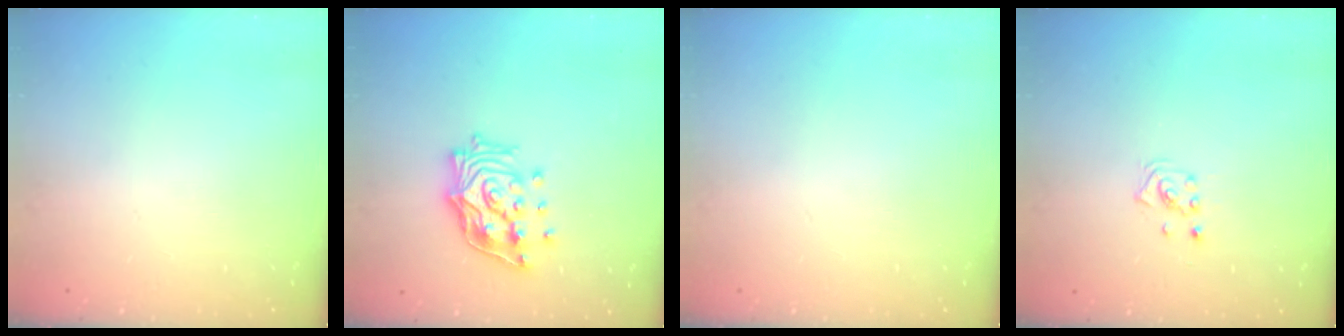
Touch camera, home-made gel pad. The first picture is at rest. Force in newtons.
{"total": 15.8, "press": 15.7, "slide": 1.6}
{"total": 0.0}
{"total": 1.4, "press": 1.4, "slide": 0.1}